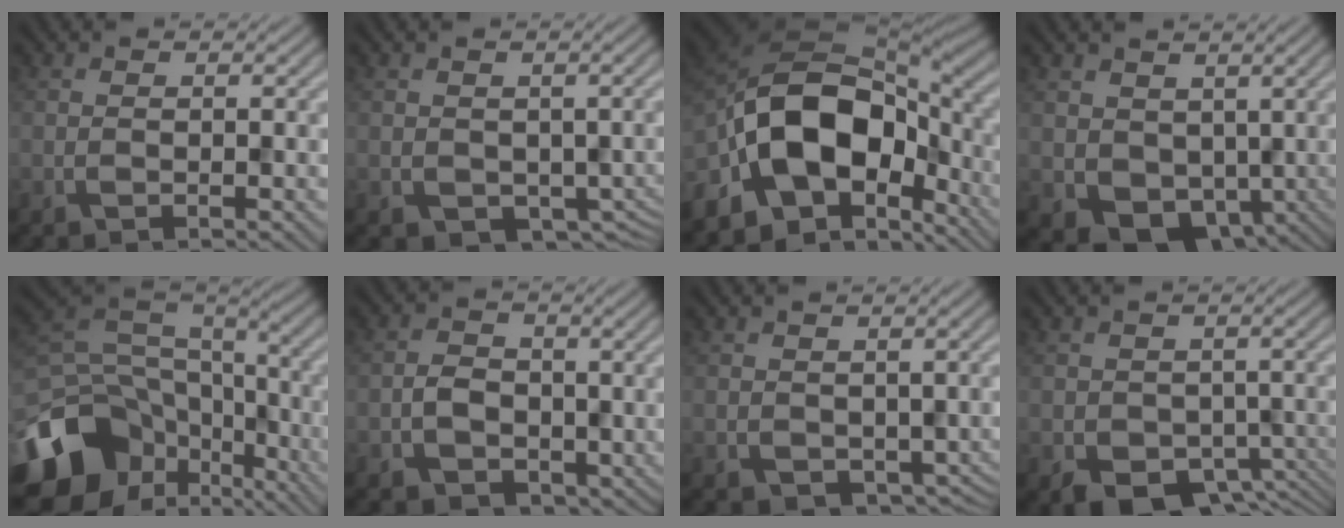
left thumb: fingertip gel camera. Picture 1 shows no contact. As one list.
[{"total": 3.5, "force": [-0.8, 2.8, 2.1], "torque": [-0.032, -0.026, 0.004]}, {"total": 15.1, "force": [-4.7, 9.6, 10.6], "torque": [-0.193, -0.004, -0.097]}, {"total": 5.7, "force": [-0.1, 4.8, 3.1], "torque": [-0.064, -0.032, 0.009]}, {"total": 18.1, "force": [-8.9, 13.4, 8.3], "torque": [-0.230, -0.046, -0.110]}, {"total": 3.9, "force": [-1.0, 3.3, 1.8], "torque": [-0.026, -0.011, -0.017]}, {"total": 2.6, "force": [-0.4, 2.1, 1.4], "torque": [-0.023, -0.021, 0.007]}, {"total": 6.1, "force": [-3.5, 4.1, 2.8], "torque": [-0.036, -0.032, -0.040]}]